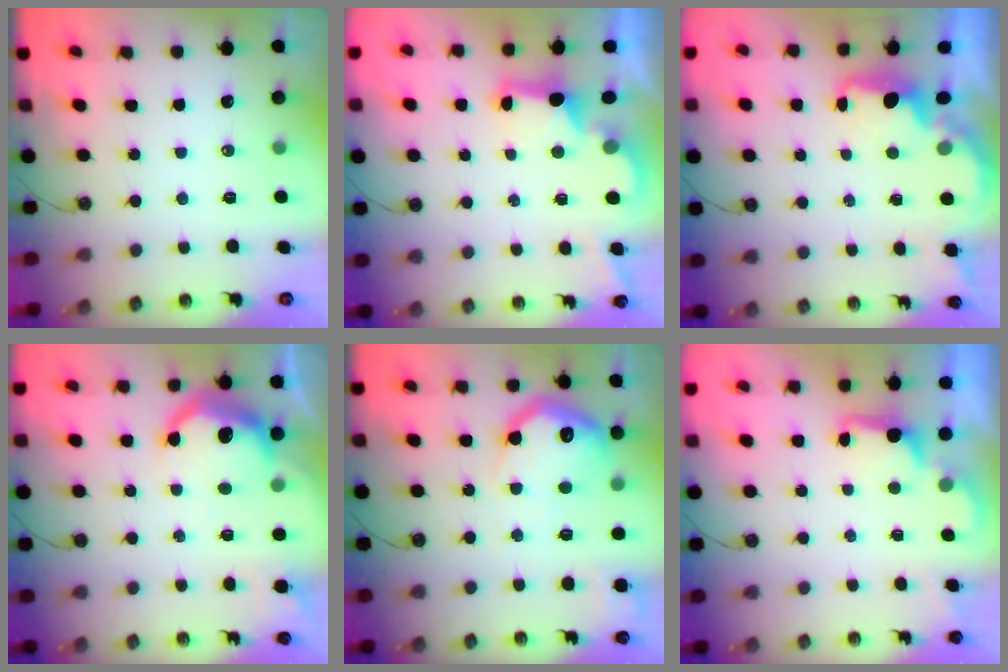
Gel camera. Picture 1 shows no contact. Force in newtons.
{"total": 2.8, "press": 2.7, "slide": 0.9}
{"total": 2.1, "press": 2.0, "slide": 0.8}
{"total": 12.5, "press": 12.5, "slide": 0.6}
{"total": 19.3, "press": 19.3, "slide": 1.5}
{"total": 2.5, "press": 2.4, "slide": 0.6}